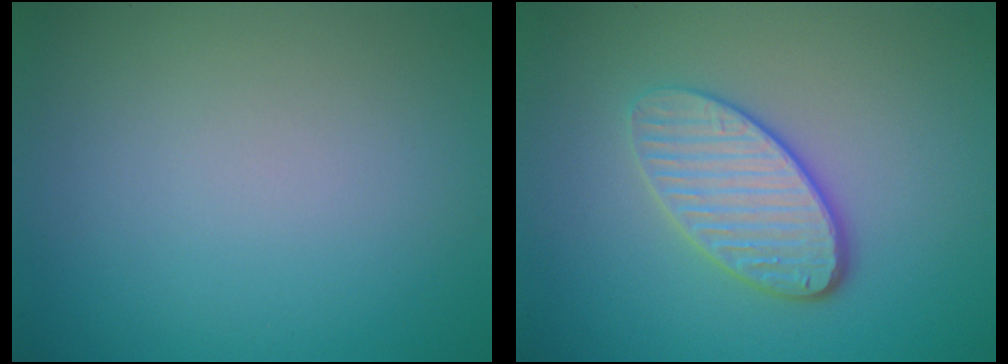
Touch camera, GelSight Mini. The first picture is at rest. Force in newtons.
{"total": 4.1, "press": 3.4, "slide": 2.4}